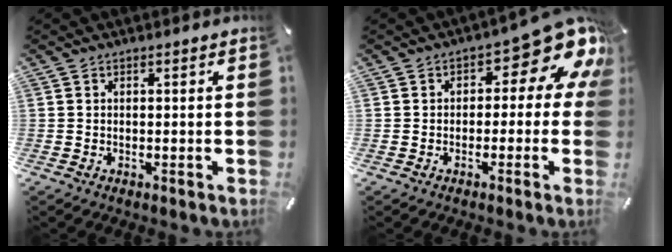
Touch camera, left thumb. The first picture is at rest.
{"total": 12.2, "force": [5.6, 5.6, 9.3], "torque": [-0.117, -0.044, 0.094]}